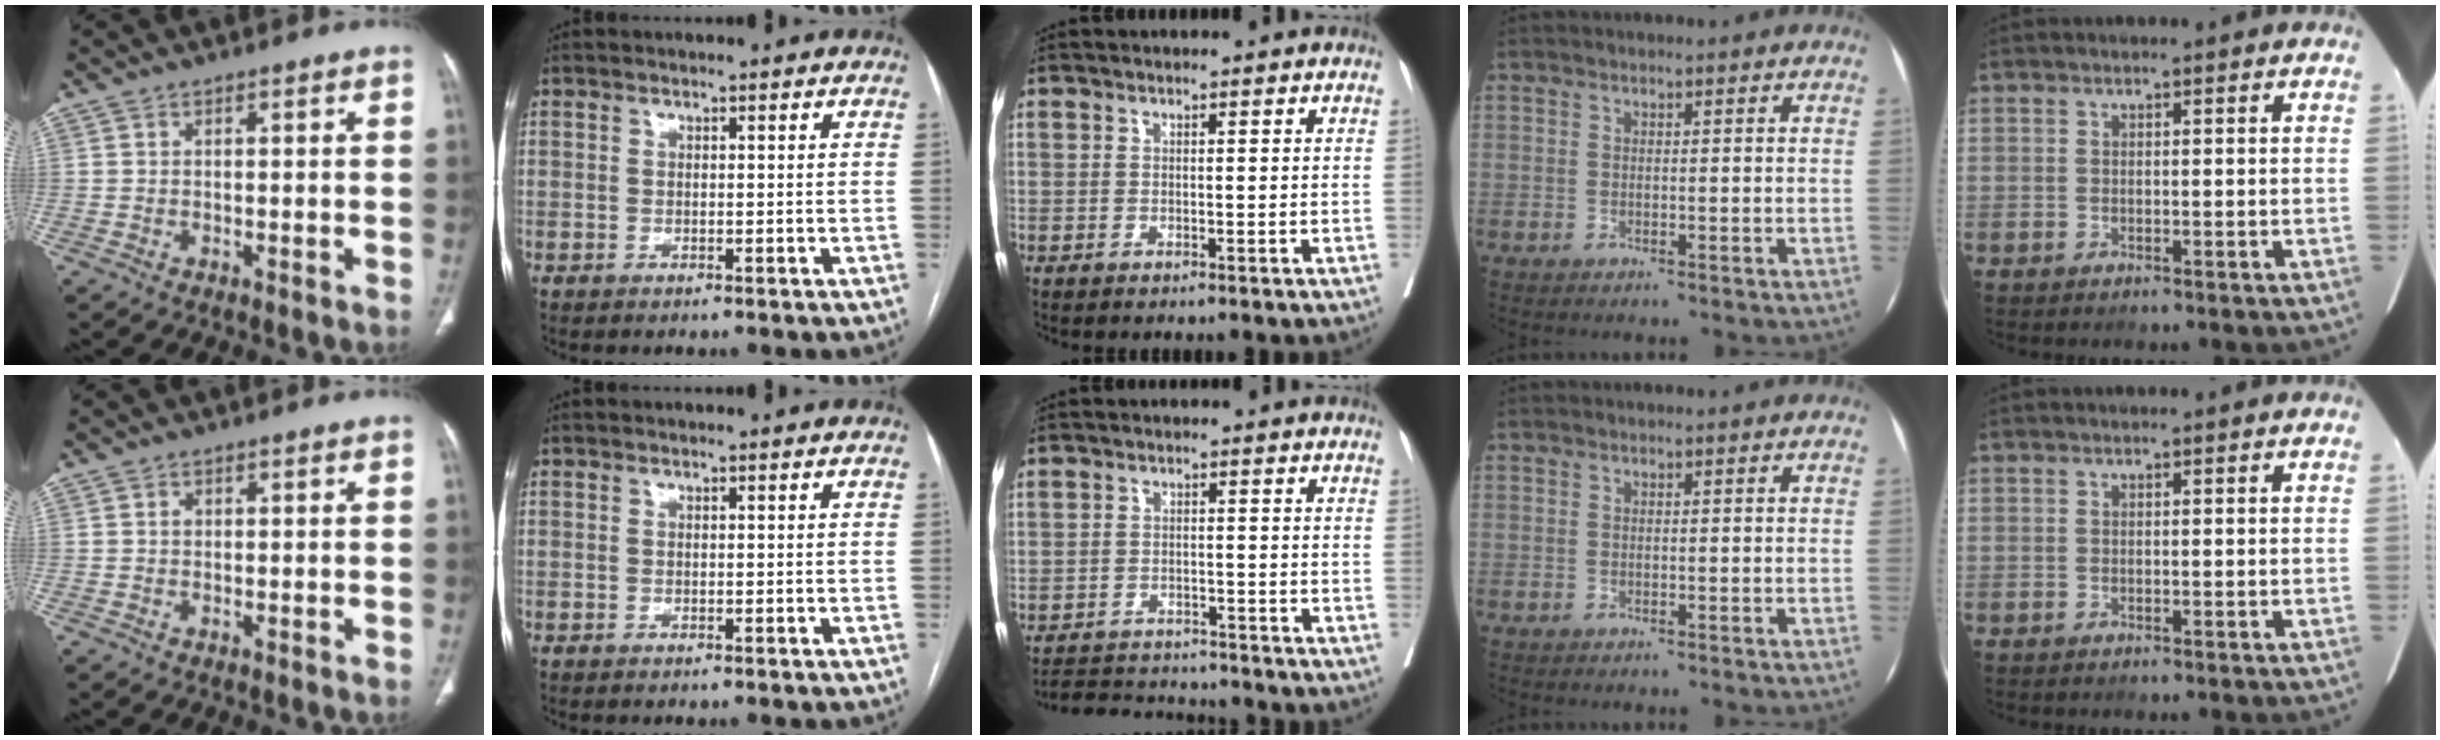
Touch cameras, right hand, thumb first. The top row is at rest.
{"thumb": {"total": 0.8, "force": [0.1, 0.7, 0.4], "torque": [-0.004, 0.002, 0.002]}, "middle": {"total": 6.2, "force": [-6.1, 1.2, 0.2], "torque": [0.000, 0.004, -0.100]}}